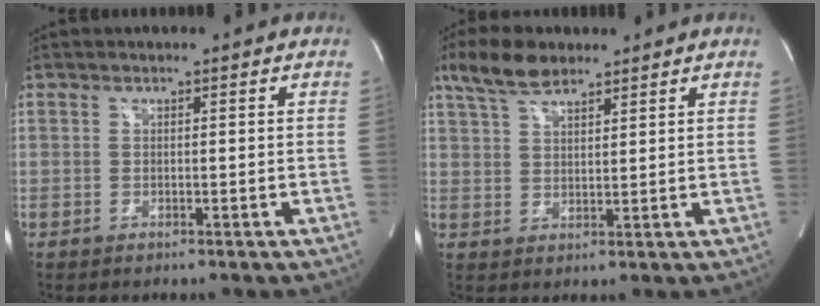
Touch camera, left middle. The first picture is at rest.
{"total": 7.3, "force": [5.6, 2.5, 4.0], "torque": [-0.085, 0.018, 0.108]}